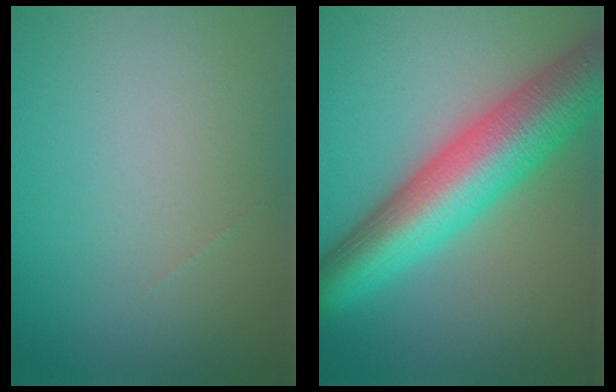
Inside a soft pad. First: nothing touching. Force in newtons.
{"total": 10.0, "press": 10.0, "slide": 0.4}